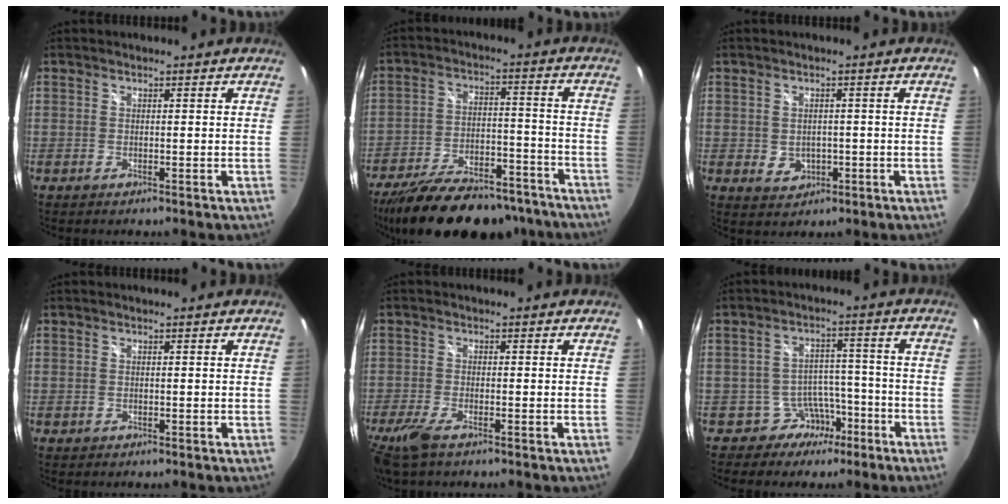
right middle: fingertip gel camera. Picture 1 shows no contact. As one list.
[{"total": 24.8, "force": [-20.2, 9.0, 11.2], "torque": [-0.213, -0.008, -0.283]}, {"total": 4.0, "force": [-0.7, 3.4, 1.8], "torque": [-0.036, -0.001, -0.004]}, {"total": 0.0}, {"total": 5.7, "force": [-3.8, 1.5, 4.0], "torque": [-0.103, -0.020, -0.075]}, {"total": 6.5, "force": [-4.4, 4.8, 0.6], "torque": [-0.009, 0.034, -0.062]}]